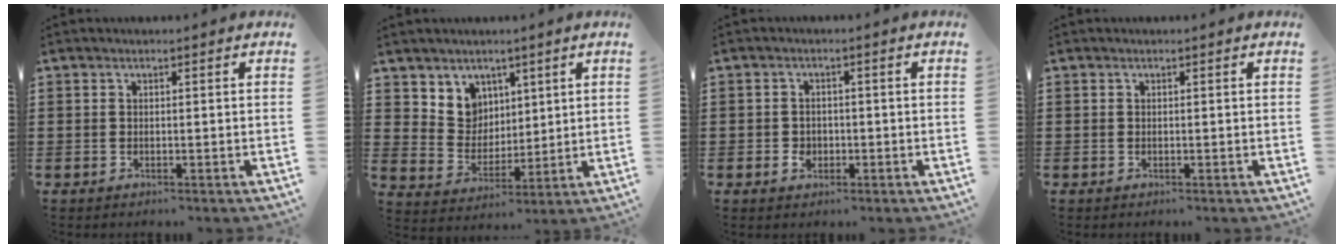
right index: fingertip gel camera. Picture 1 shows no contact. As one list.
[{"total": 6.6, "force": [3.9, 5.2, 0.6], "torque": [-0.040, -0.009, 0.075]}, {"total": 2.0, "force": [-0.7, 1.5, 1.1], "torque": [-0.024, -0.001, -0.014]}, {"total": 0.0}]